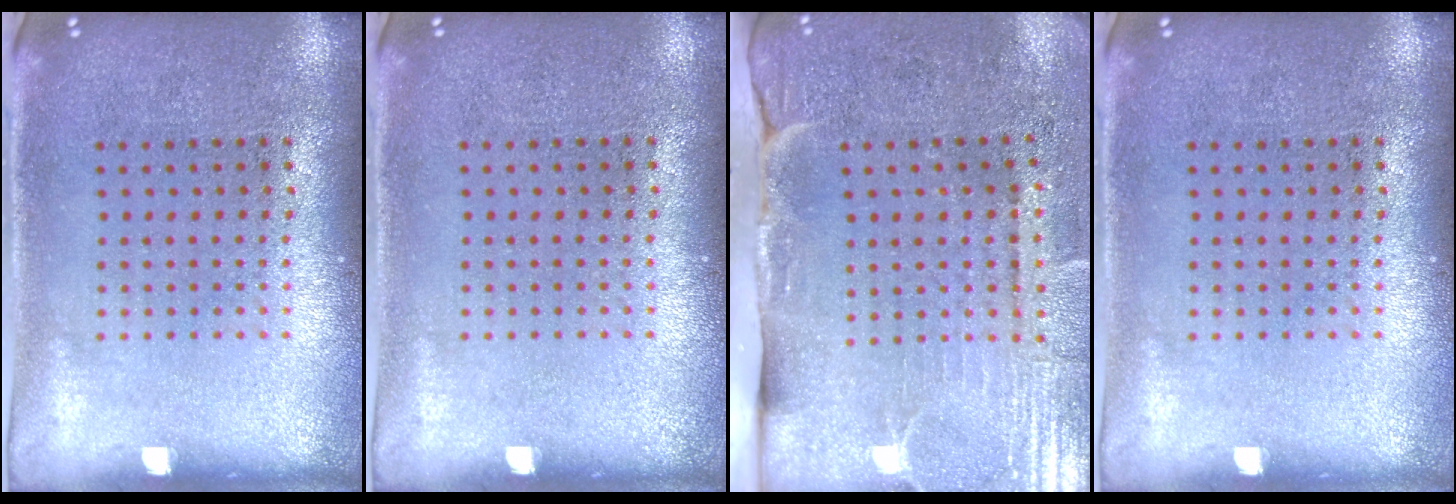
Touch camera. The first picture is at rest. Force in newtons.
{"total": 0.0}
{"total": 4.3, "press": 3.7, "slide": 2.2}
{"total": 0.0}